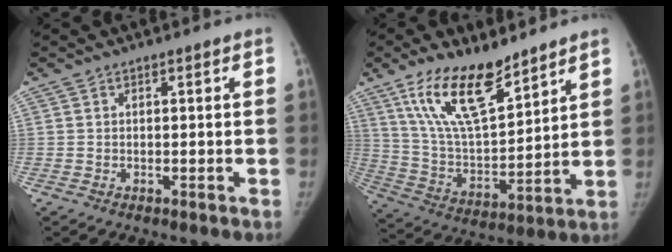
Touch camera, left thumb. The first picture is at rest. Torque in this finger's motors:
{"motor_torque": [0.39, 0.20, 1.66, -1.11, 0.35]}